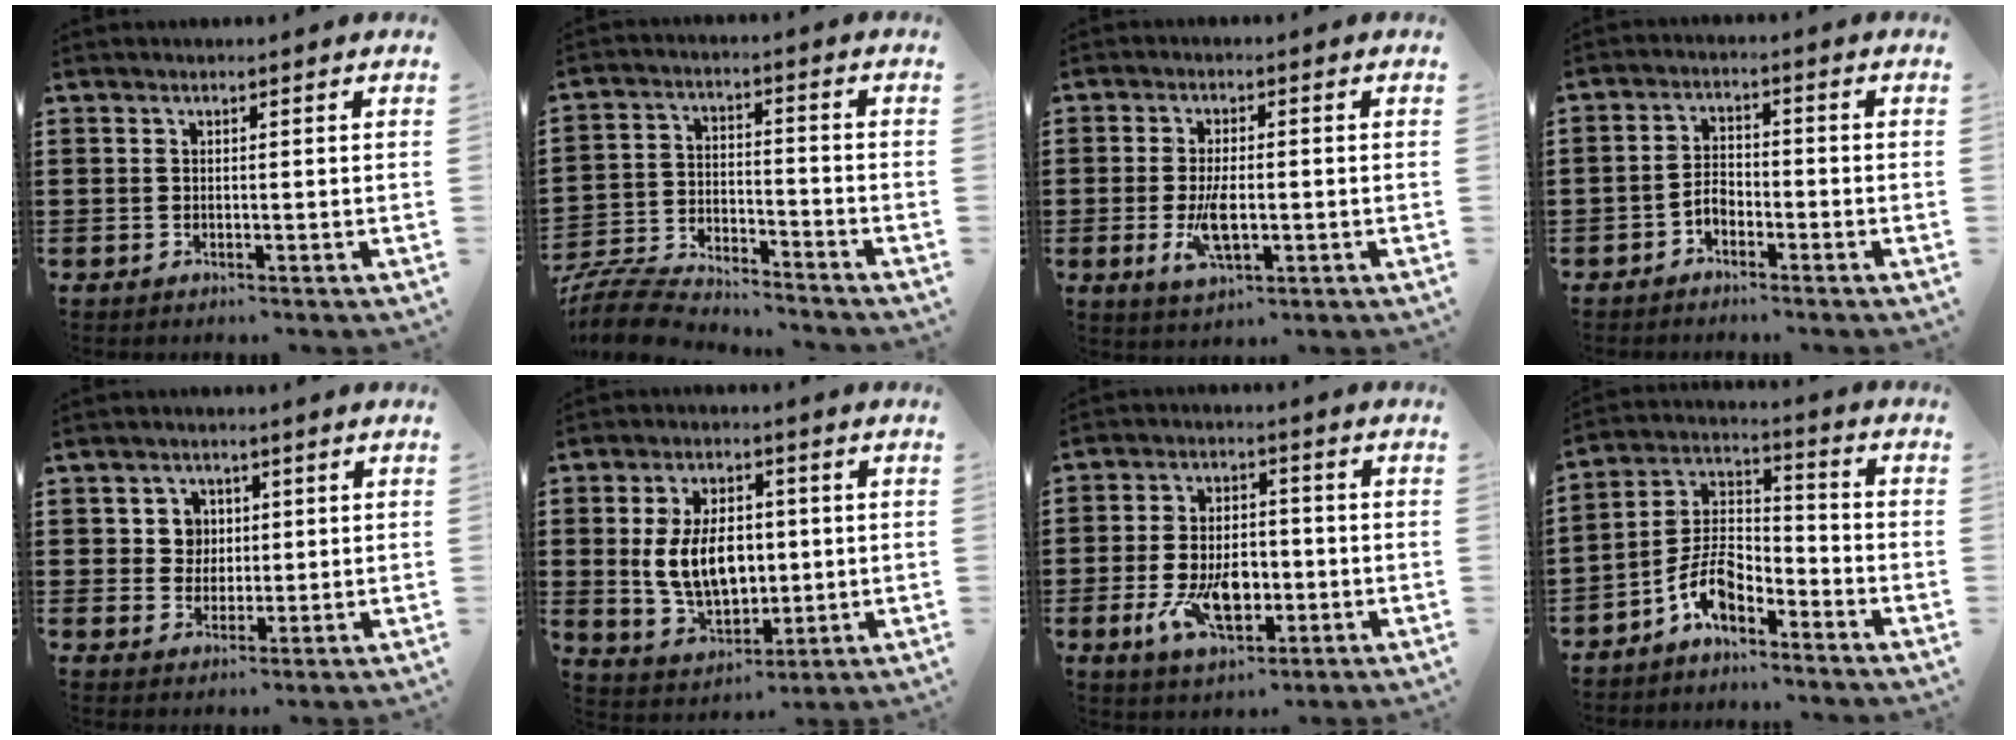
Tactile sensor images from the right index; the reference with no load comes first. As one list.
[{"total": 7.7, "force": [-7.5, 0.9, 1.3], "torque": [-0.045, 0.005, -0.153]}, {"total": 5.8, "force": [-1.1, 2.4, 5.2], "torque": [-0.116, -0.005, -0.024]}, {"total": 3.0, "force": [-1.8, 1.7, 1.7], "torque": [-0.048, 0.002, -0.043]}, {"total": 4.0, "force": [0.9, 3.7, 1.1], "torque": [-0.038, 0.013, 0.014]}, {"total": 9.8, "force": [0.6, 6.3, 7.4], "torque": [-0.150, 0.008, 0.007]}, {"total": 9.1, "force": [-2.7, 5.2, 7.0], "torque": [-0.142, 0.001, -0.050]}, {"total": 7.7, "force": [-5.3, 3.5, 4.3], "torque": [-0.102, 0.002, -0.106]}]